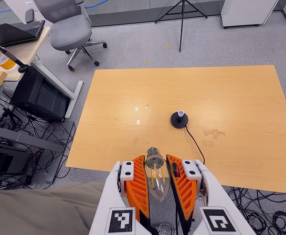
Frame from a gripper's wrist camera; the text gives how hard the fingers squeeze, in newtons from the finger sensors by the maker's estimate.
{"total": 20.5, "left": 22.1, "right": 18.9}